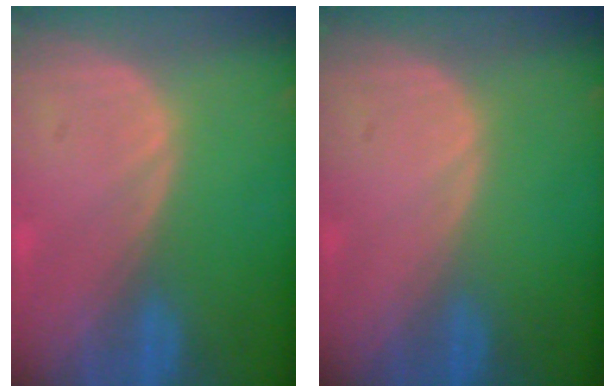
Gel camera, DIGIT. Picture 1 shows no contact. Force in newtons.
{"total": 0.0}